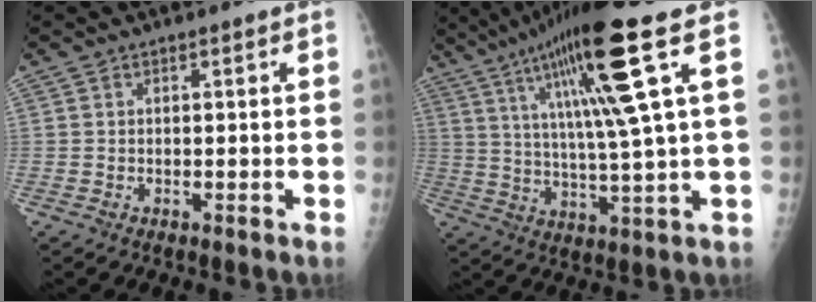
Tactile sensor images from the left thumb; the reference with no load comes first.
{"total": 18.3, "force": [7.7, 0.4, 16.6], "torque": [-0.286, -0.012, 0.129]}